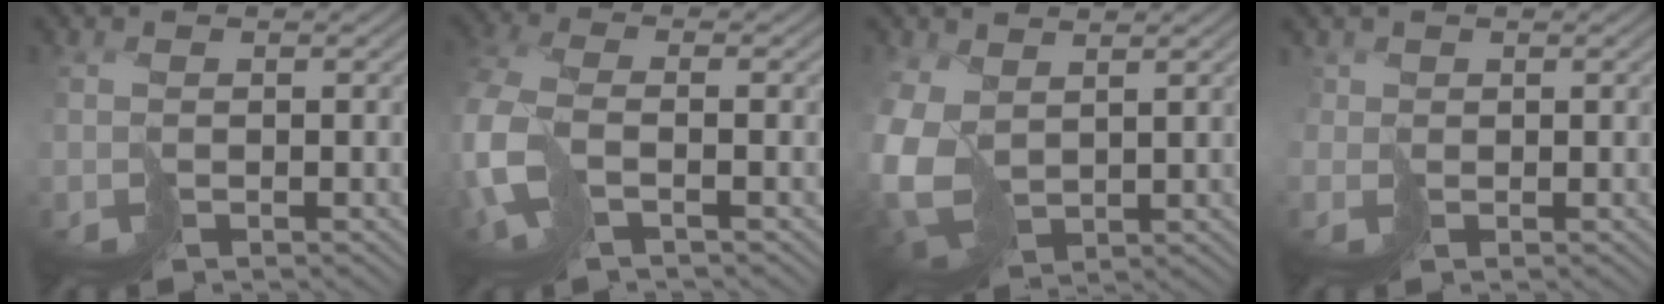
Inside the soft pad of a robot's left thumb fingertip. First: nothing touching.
{"total": 7.7, "force": [-2.1, 4.0, 6.3], "torque": [-0.195, -0.018, -0.050]}
{"total": 8.0, "force": [0.5, 5.9, 5.3], "torque": [-0.174, -0.023, 0.019]}
{"total": 1.4, "force": [0.2, 1.4, -0.1], "torque": [-0.005, -0.006, 0.005]}